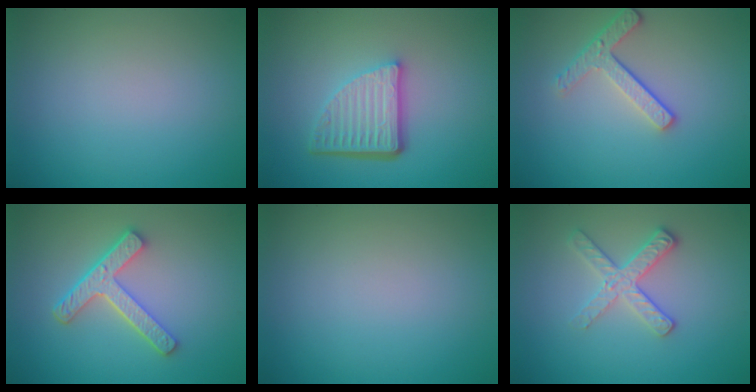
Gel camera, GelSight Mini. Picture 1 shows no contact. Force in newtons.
{"total": 5.3, "press": 3.7, "slide": 3.8}
{"total": 2.9, "press": 2.4, "slide": 1.6}
{"total": 4.3, "press": 3.3, "slide": 2.7}
{"total": 0.0}
{"total": 2.6, "press": 2.4, "slide": 0.9}